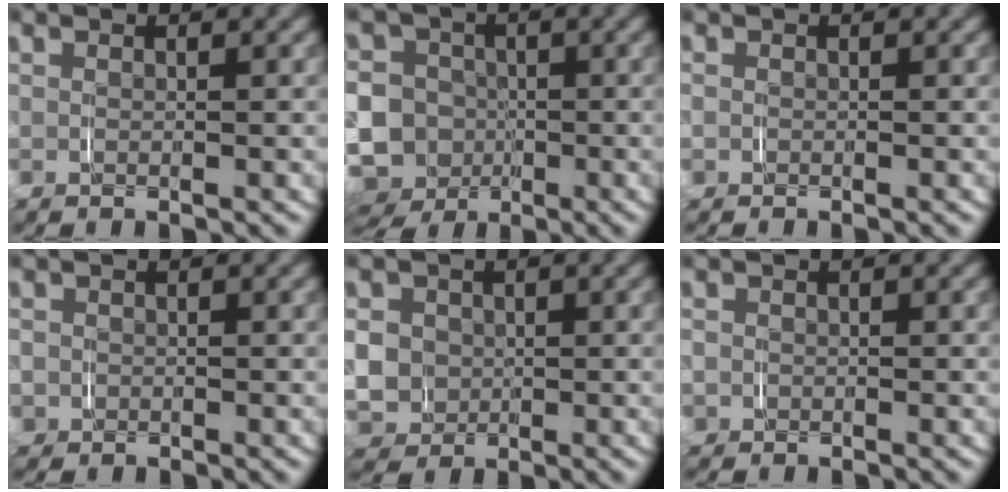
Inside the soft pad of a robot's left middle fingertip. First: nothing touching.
{"total": 15.5, "force": [-3.7, 14.3, 4.7], "torque": [-0.140, -0.066, -0.064]}
{"total": 1.2, "force": [-0.2, 1.1, 0.2], "torque": [-0.013, -0.001, -0.007]}
{"total": 3.5, "force": [-0.7, 3.4, 0.7], "torque": [-0.034, -0.011, -0.015]}
{"total": 5.9, "force": [-0.2, 5.4, 2.4], "torque": [-0.064, -0.018, 0.002]}
{"total": 2.6, "force": [-0.4, 2.6, 0.5], "torque": [-0.025, -0.006, -0.013]}